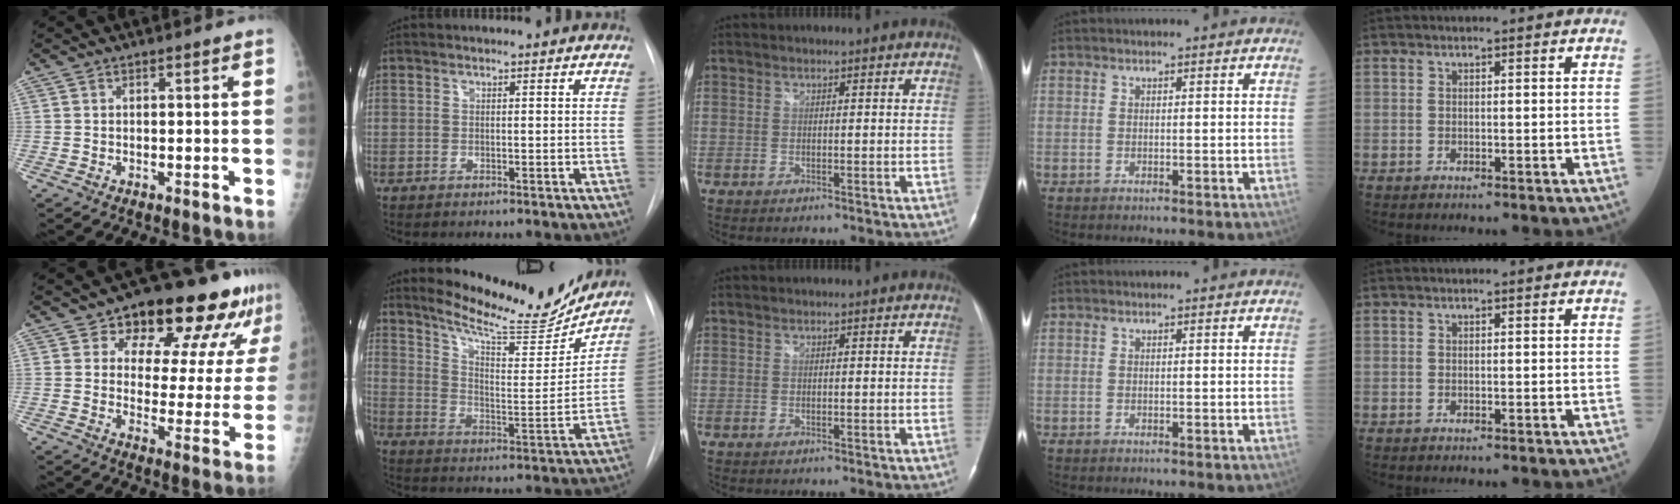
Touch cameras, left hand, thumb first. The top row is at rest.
{"thumb": {"total": 18.9, "force": [12.5, 8.8, 11.1], "torque": [-0.102, -0.043, 0.159]}, "index": {"total": 16.3, "force": [15.2, 2.5, 5.4], "torque": [-0.087, -0.054, 0.219]}}